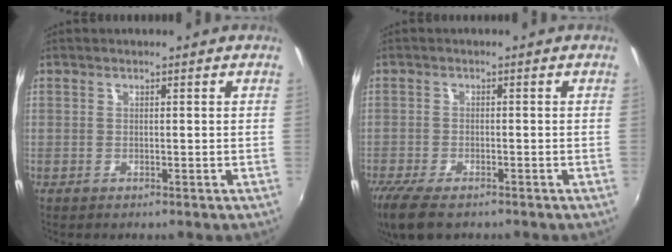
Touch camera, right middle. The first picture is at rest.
{"total": 8.3, "force": [-6.3, 2.6, 4.8], "torque": [-0.120, -0.037, -0.116]}